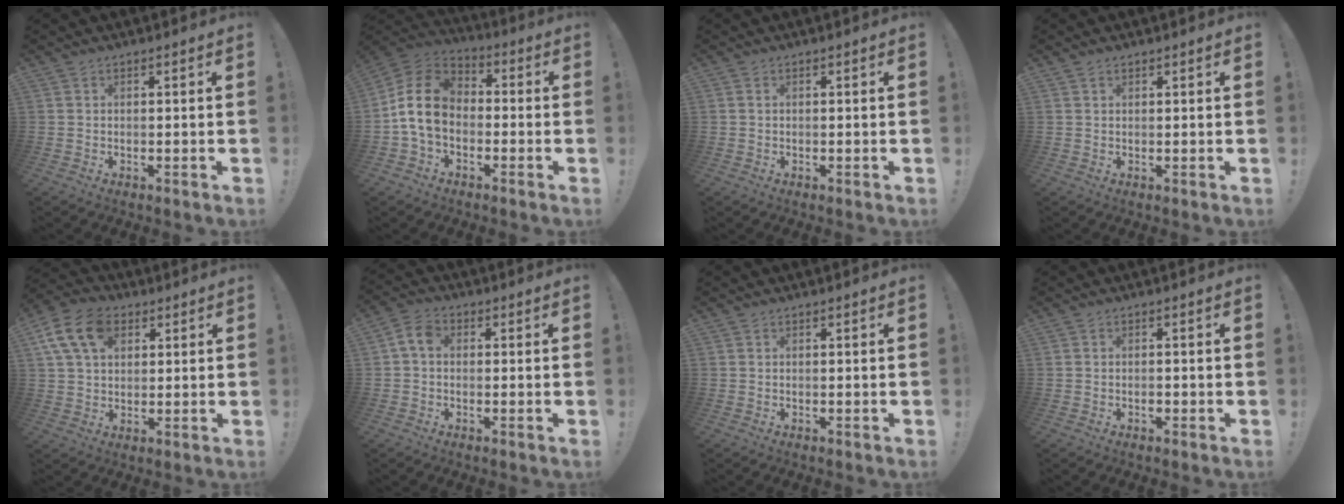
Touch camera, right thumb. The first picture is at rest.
{"total": 14.0, "force": [-0.5, 10.1, 9.7], "torque": [-0.173, 0.023, -0.002]}
{"total": 0.0}
{"total": 0.9, "force": [0.8, 0.5, 0.2], "torque": [-0.001, 0.000, 0.015]}
{"total": 13.6, "force": [5.5, 9.3, 8.2], "torque": [-0.148, -0.009, 0.109]}
{"total": 5.0, "force": [0.3, 3.5, 3.5], "torque": [-0.078, 0.014, 0.010]}
{"total": 0.0}
{"total": 1.2, "force": [-0.8, 0.6, 0.6], "torque": [-0.015, 0.004, -0.013]}